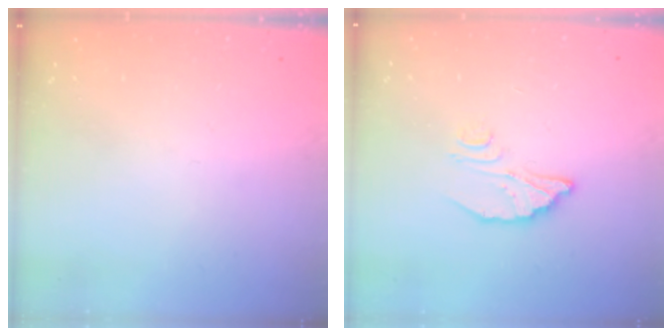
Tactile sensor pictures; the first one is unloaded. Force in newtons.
{"total": 4.8, "press": 4.8, "slide": 0.2}